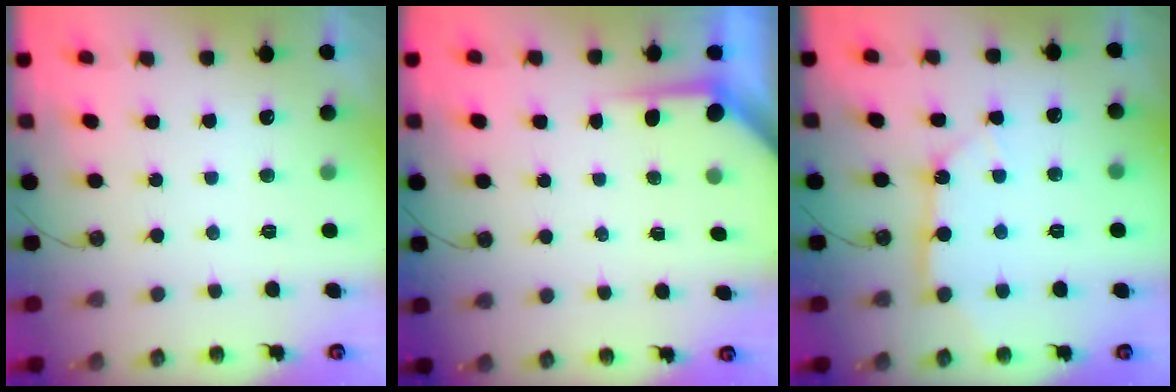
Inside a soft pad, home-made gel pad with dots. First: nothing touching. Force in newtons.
{"total": 3.5, "press": 3.5, "slide": 0.3}
{"total": 9.7, "press": 9.6, "slide": 1.3}